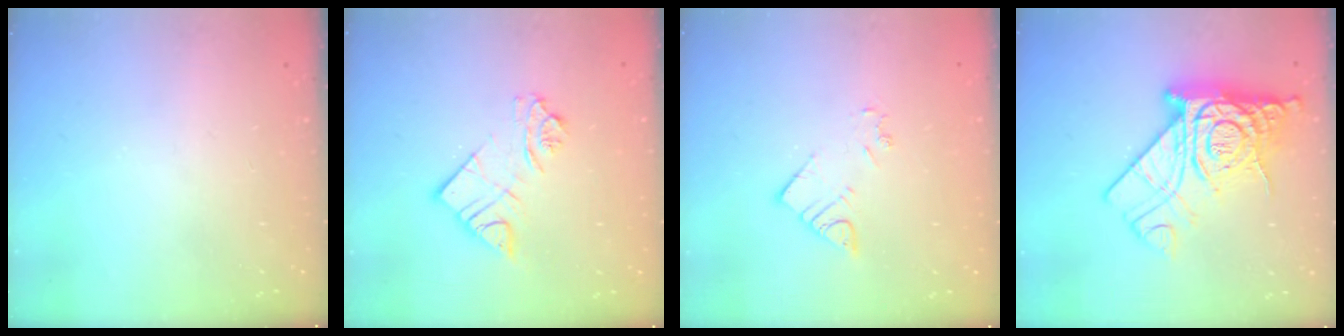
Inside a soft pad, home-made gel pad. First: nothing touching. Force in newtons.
{"total": 11.1, "press": 11.0, "slide": 1.3}
{"total": 4.4, "press": 4.4, "slide": 0.1}
{"total": 23.5, "press": 23.4, "slide": 1.9}